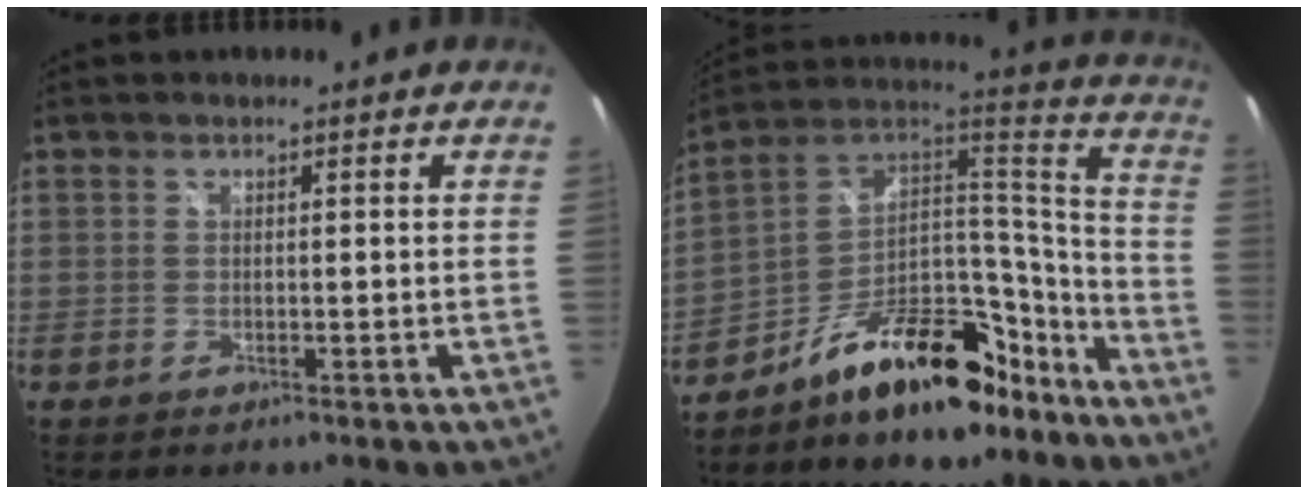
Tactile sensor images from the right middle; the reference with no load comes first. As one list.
[{"total": 20.6, "force": [-13.9, 9.8, 11.6], "torque": [-0.185, 0.055, -0.210]}]